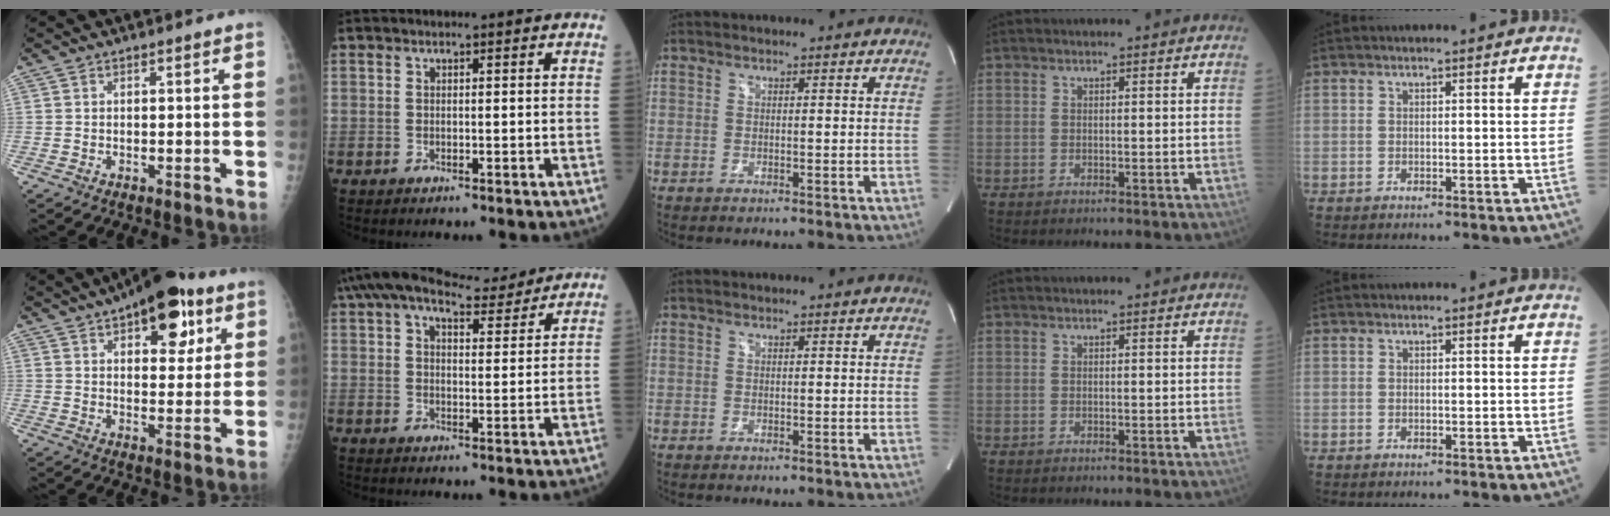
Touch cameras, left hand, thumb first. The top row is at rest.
{"thumb": {"total": 15.0, "force": [7.5, 7.1, 10.9], "torque": [-0.106, -0.017, 0.104]}, "index": {"total": 13.7, "force": [12.1, 3.1, 5.6], "torque": [-0.097, 0.034, 0.180]}}